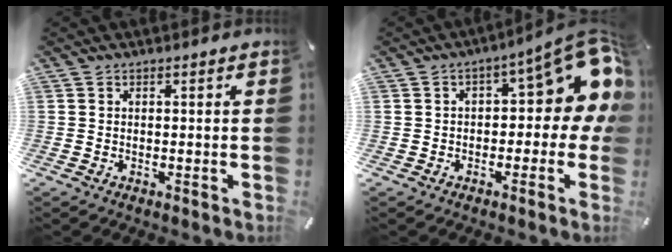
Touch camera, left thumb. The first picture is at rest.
{"total": 14.0, "force": [4.4, 6.3, 11.7], "torque": [-0.141, -0.023, 0.063]}